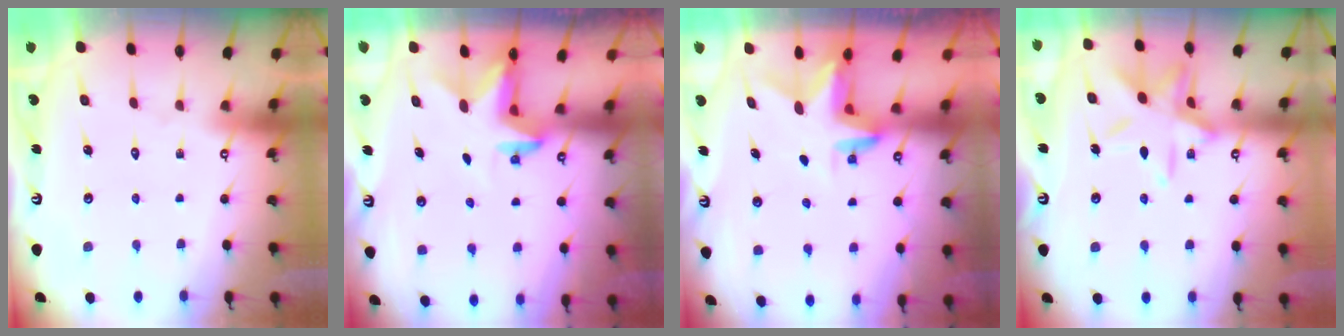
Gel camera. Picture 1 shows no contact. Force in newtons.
{"total": 2.4, "press": 2.3, "slide": 0.4}
{"total": 2.9, "press": 2.9, "slide": 0.2}
{"total": 13.7, "press": 13.7, "slide": 1.0}